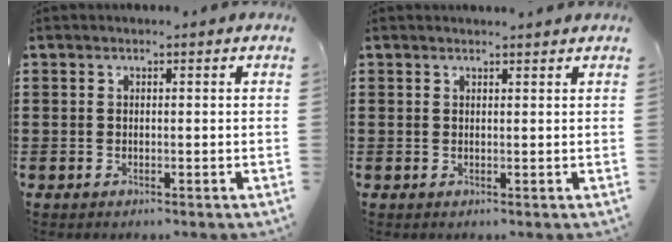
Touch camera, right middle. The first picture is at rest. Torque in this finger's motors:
{"motor_torque": [-0.11, -0.01, 0.00, 0.01]}